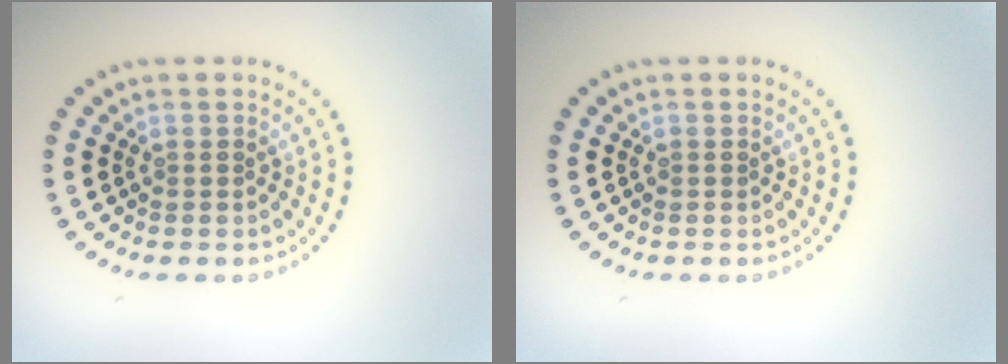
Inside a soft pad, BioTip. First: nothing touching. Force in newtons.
{"total": 0.0}